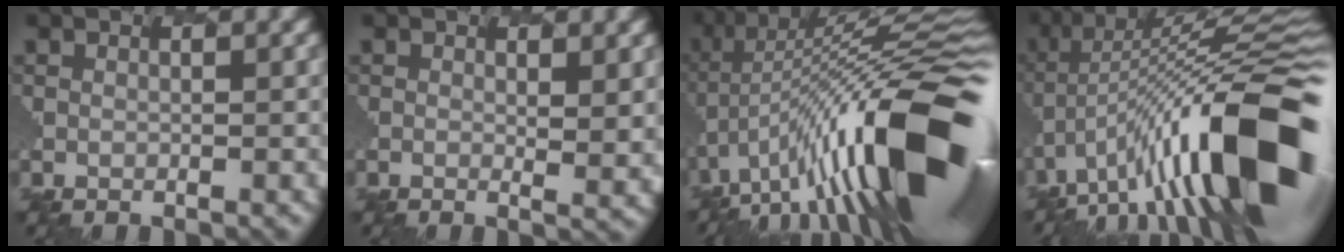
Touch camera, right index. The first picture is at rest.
{"total": 1.7, "force": [0.5, 0.2, 1.6], "torque": [-0.026, -0.002, 0.003]}
{"total": 17.0, "force": [-4.6, 5.8, 15.3], "torque": [-0.231, 0.035, -0.095]}
{"total": 14.2, "force": [-5.4, 4.1, 12.5], "torque": [-0.198, 0.032, -0.098]}